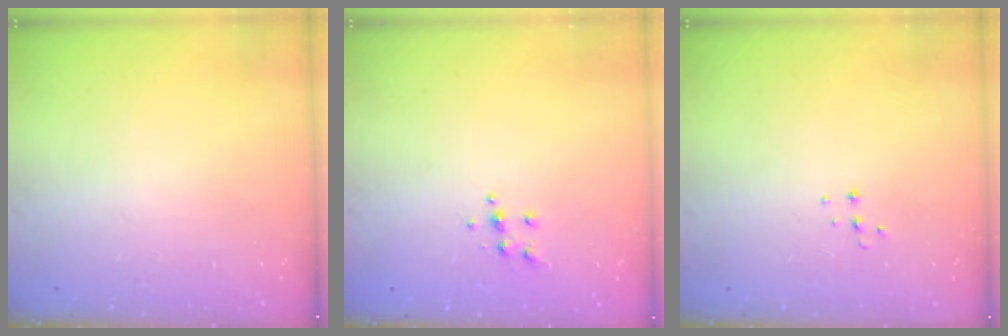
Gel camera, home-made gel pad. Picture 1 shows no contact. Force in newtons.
{"total": 4.7, "press": 4.6, "slide": 0.5}
{"total": 3.7, "press": 3.7, "slide": 0.3}